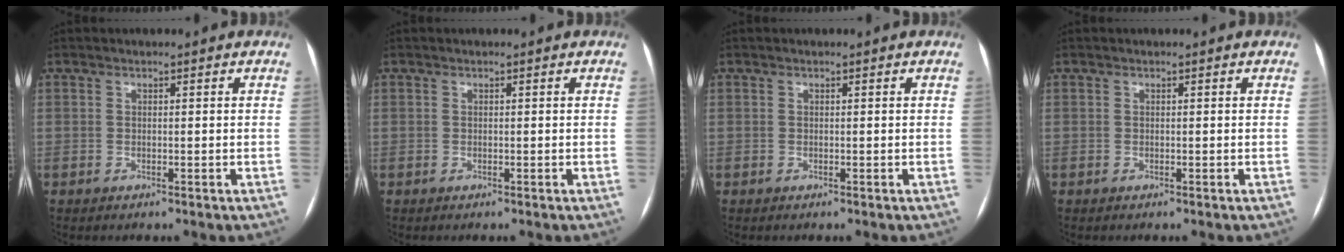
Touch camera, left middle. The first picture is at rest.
{"total": 0.0}
{"total": 0.0}
{"total": 0.0}